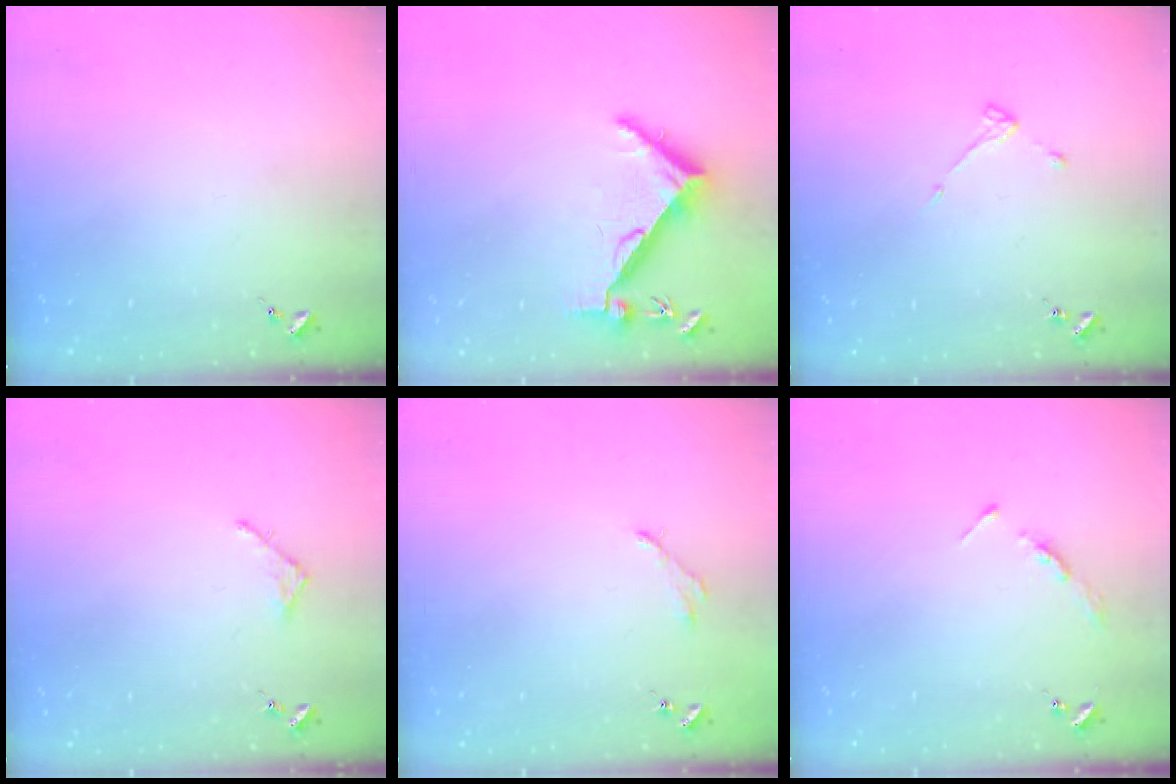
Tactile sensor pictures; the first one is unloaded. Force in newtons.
{"total": 6.7, "press": 6.7, "slide": 0.8}
{"total": 3.6, "press": 3.5, "slide": 0.6}
{"total": 2.5, "press": 2.5, "slide": 0.2}
{"total": 2.5, "press": 2.5, "slide": 0.3}
{"total": 3.5, "press": 3.5, "slide": 0.3}